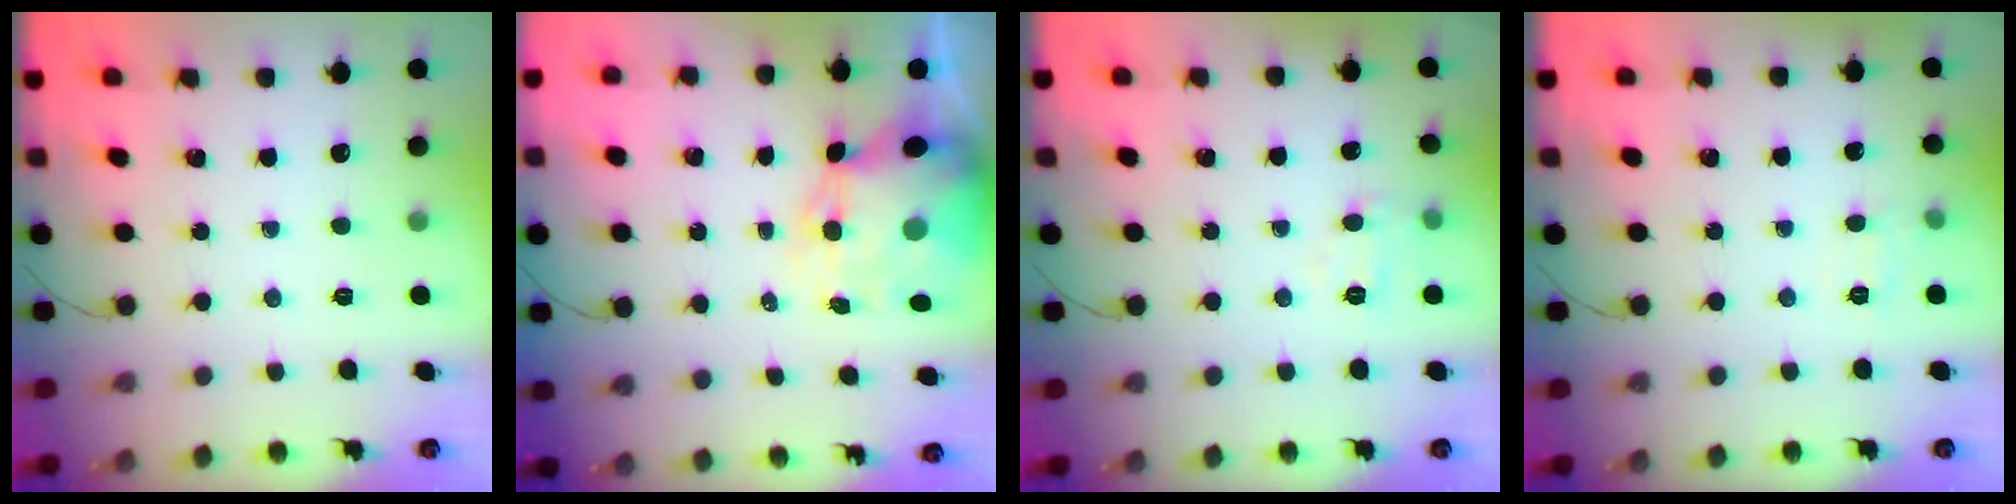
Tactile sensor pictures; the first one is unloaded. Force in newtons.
{"total": 11.4, "press": 11.1, "slide": 2.7}
{"total": 6.5, "press": 6.3, "slide": 1.2}
{"total": 5.8, "press": 5.6, "slide": 1.5}